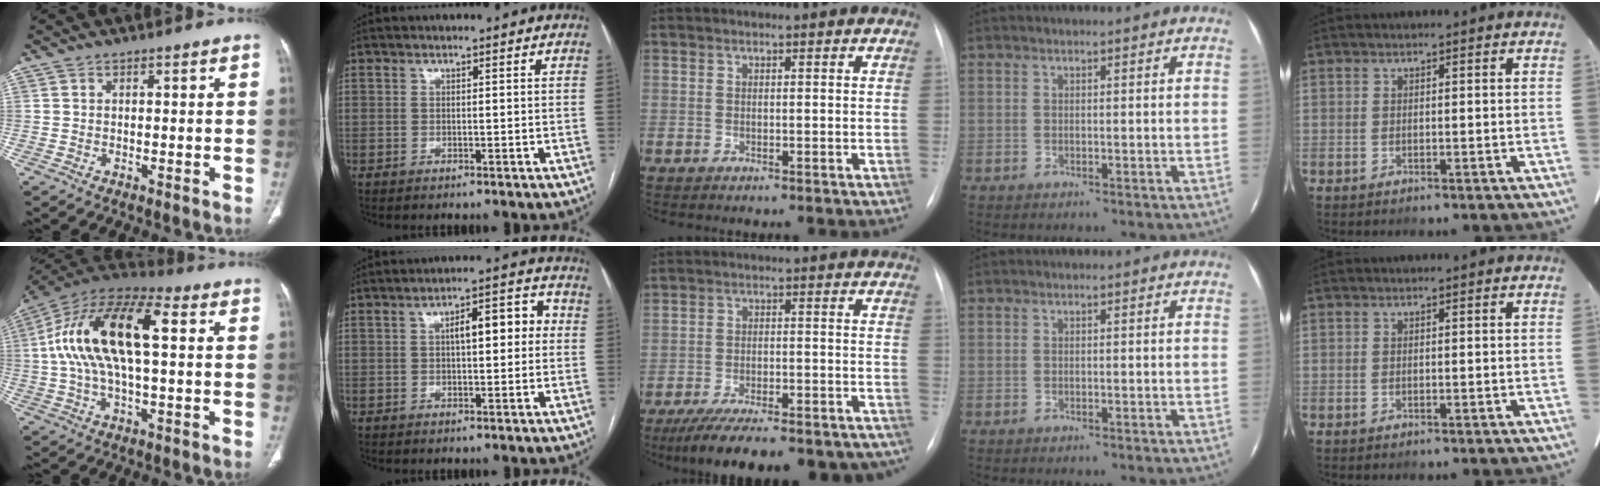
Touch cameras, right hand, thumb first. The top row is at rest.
{"thumb": {"total": 20.4, "force": [3.0, 8.8, 18.1], "torque": [-0.344, 0.039, 0.043]}, "index": {"total": 6.9, "force": [0.9, 2.3, 6.5], "torque": [-0.092, 0.032, 0.011]}, "middle": {"total": 21.6, "force": [-18.5, 5.5, 9.8], "torque": [-0.126, -0.003, -0.247]}}